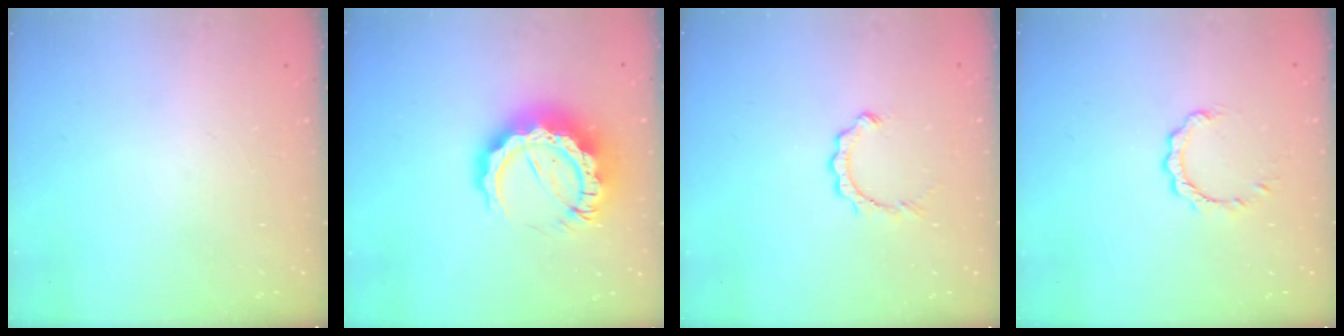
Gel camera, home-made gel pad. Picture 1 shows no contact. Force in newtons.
{"total": 14.6, "press": 14.4, "slide": 1.8}
{"total": 2.3, "press": 2.3, "slide": 0.3}
{"total": 3.8, "press": 3.8, "slide": 0.4}